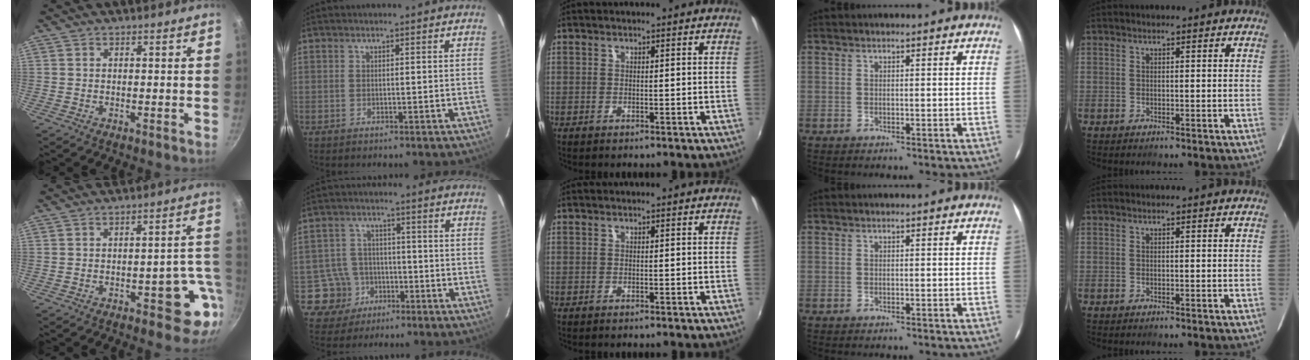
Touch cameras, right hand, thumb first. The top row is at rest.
{"thumb": {"total": 8.9, "force": [-3.2, 4.4, 7.1], "torque": [-0.024, 0.036, -0.038]}, "index": {"total": 7.6, "force": [-3.3, 6.9, 0.0], "torque": [-0.020, 0.028, -0.048]}}